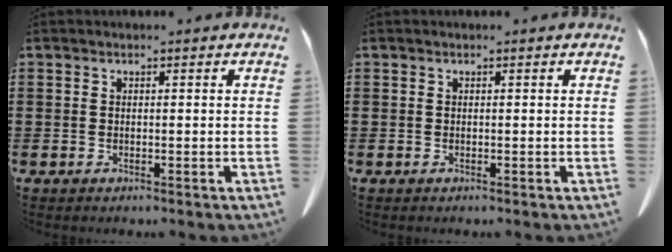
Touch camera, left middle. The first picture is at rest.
{"total": 0.0}